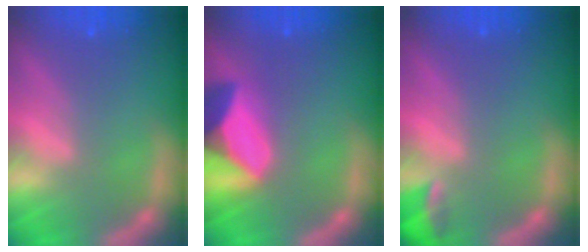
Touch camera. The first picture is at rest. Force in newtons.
{"total": 9.4}
{"total": 2.4}